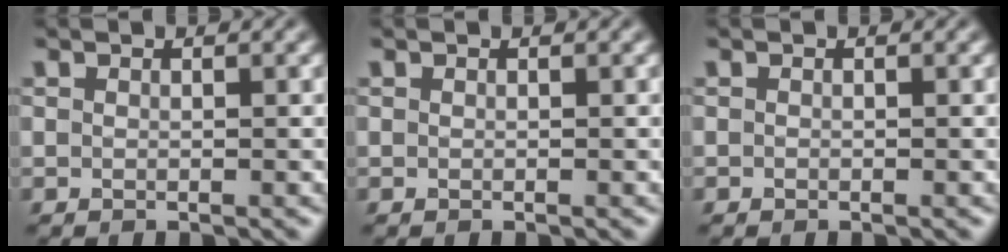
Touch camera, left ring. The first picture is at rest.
{"total": 0.0}
{"total": 0.0}